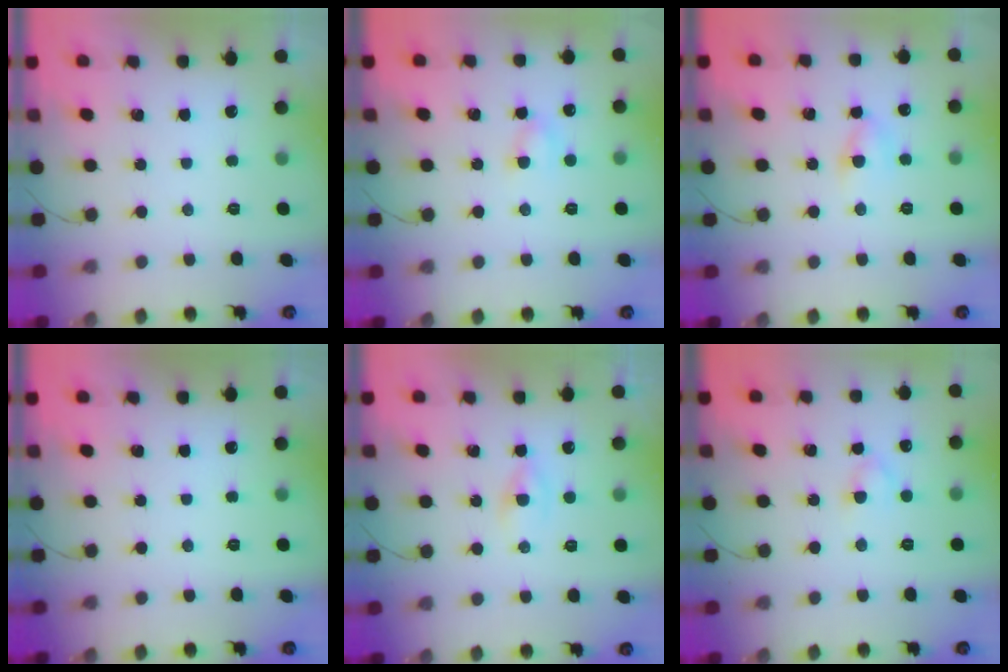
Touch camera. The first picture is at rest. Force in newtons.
{"total": 3.6, "press": 3.5, "slide": 1.1}
{"total": 4.8, "press": 4.7, "slide": 1.2}
{"total": 0.0}
{"total": 1.1, "press": 0.8, "slide": 0.7}
{"total": 2.4, "press": 2.1, "slide": 1.1}